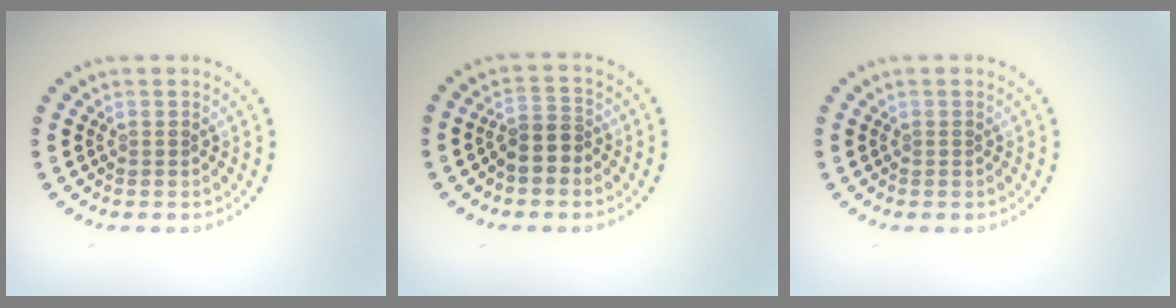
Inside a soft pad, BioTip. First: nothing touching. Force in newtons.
{"total": 2.6, "press": 2.3, "slide": 1.3}
{"total": 0.0}